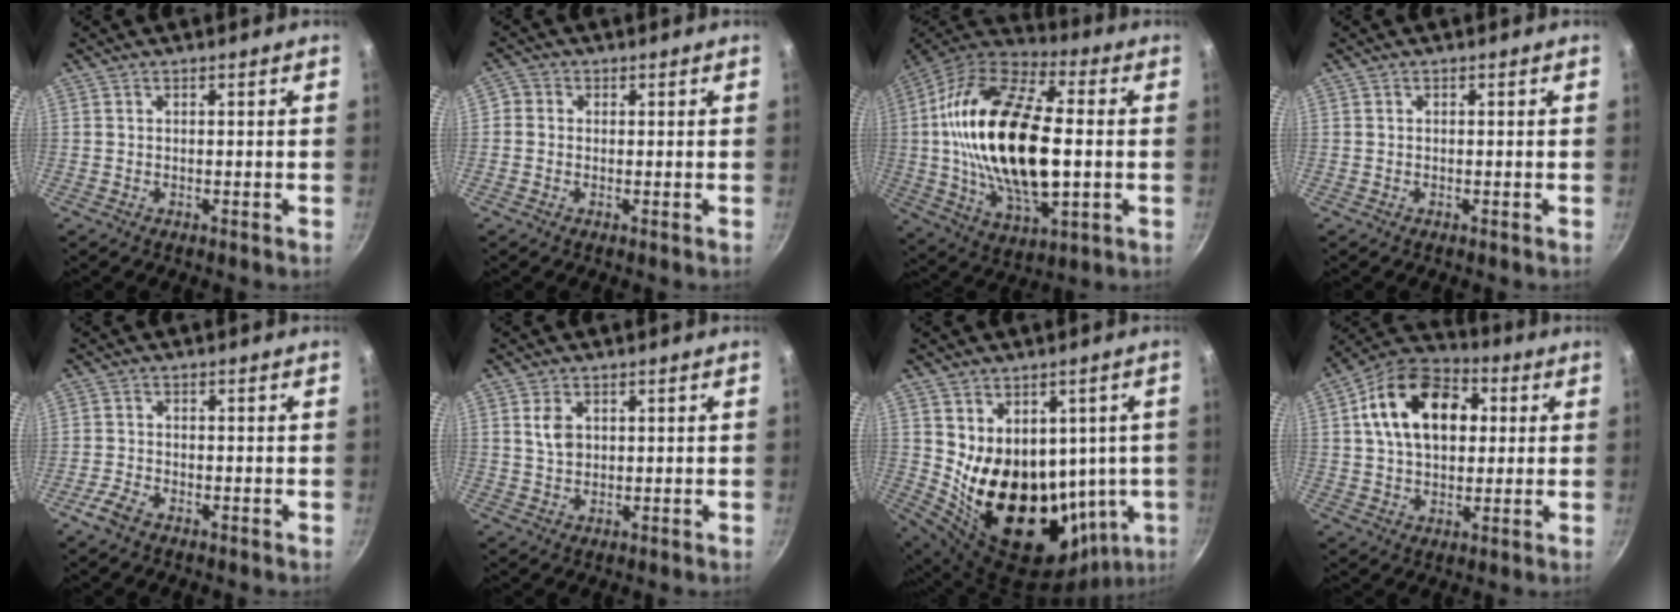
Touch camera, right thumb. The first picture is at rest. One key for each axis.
{"total": 2.2, "fx": -0.1, "fy": 2.1, "fz": 0.7, "tx": -0.004, "ty": 0.003, "tz": -0.013}
{"total": 28.6, "fx": 0.4, "fy": 14.1, "fz": 24.8, "tx": -0.466, "ty": 0.016, "tz": 0.000}
{"total": 0.0}
{"total": 3.6, "fx": -2.3, "fy": 1.7, "fz": 2.2, "tx": -0.053, "ty": 0.015, "tz": -0.047}
{"total": 4.0, "fx": 1.1, "fy": 2.8, "fz": 2.5, "tx": -0.037, "ty": -0.003, "tz": 0.022}
{"total": 23.4, "fx": 1.3, "fy": 15.9, "fz": 17.1, "tx": -0.238, "ty": -0.037, "tz": 0.054}
{"total": 17.9, "fx": 3.9, "fy": 12.0, "fz": 12.7, "tx": -0.184, "ty": 0.019, "tz": 0.049}